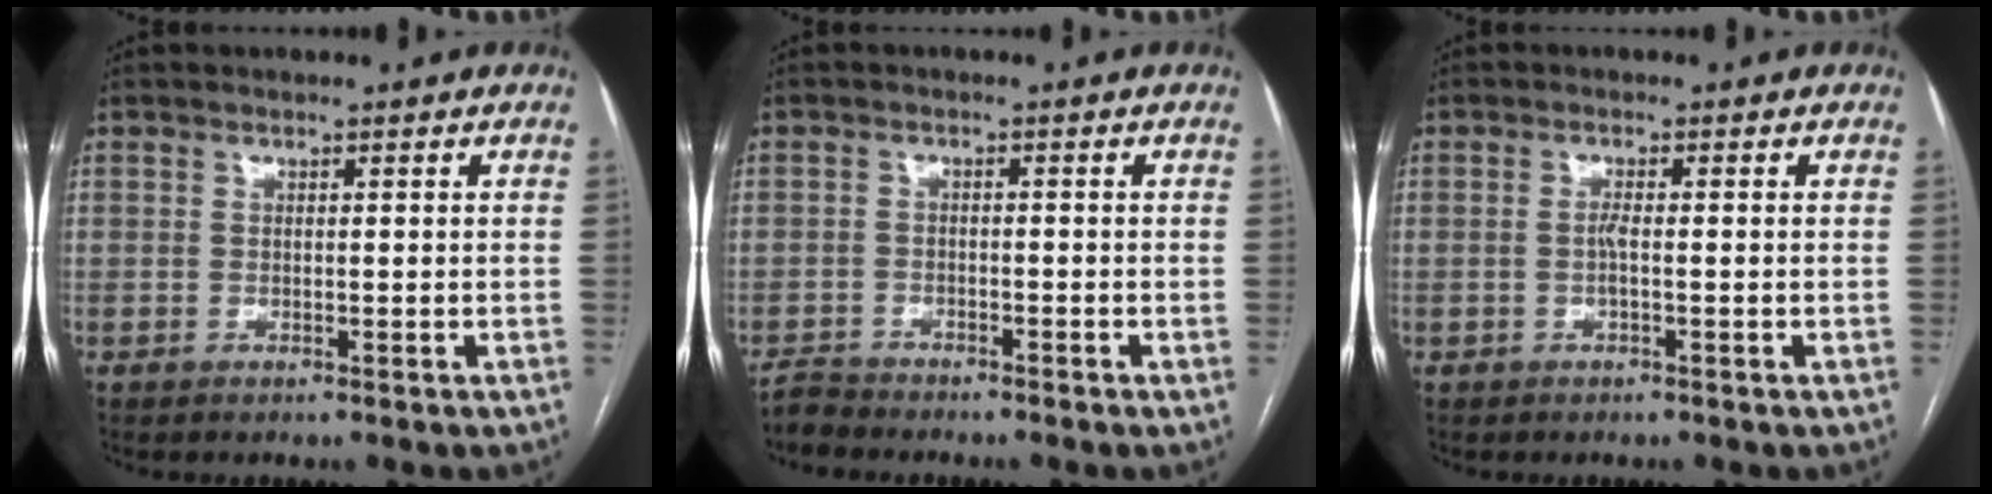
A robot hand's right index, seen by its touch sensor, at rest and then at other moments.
{"total": 2.4, "force": [-2.4, 0.3, -0.4], "torque": [0.010, -0.009, -0.045]}
{"total": 1.3, "force": [-0.3, 0.1, 1.2], "torque": [-0.024, 0.001, -0.006]}